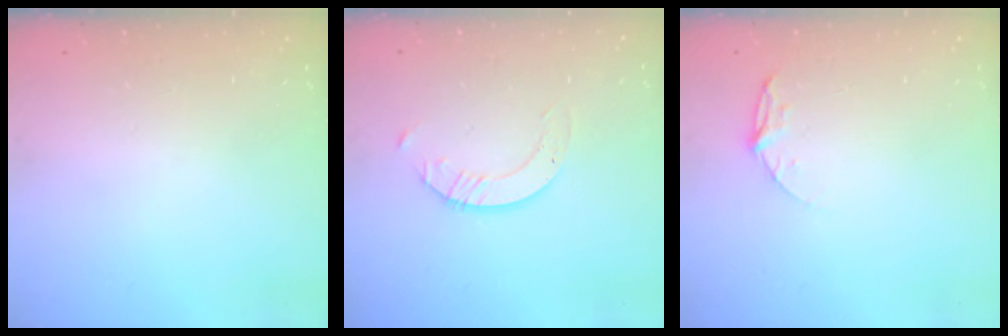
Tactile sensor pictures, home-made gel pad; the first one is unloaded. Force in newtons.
{"total": 2.0, "press": 2.0, "slide": 0.2}
{"total": 5.3, "press": 5.3, "slide": 0.5}